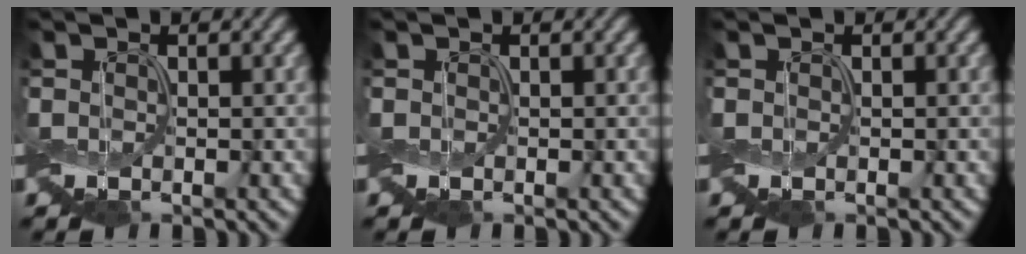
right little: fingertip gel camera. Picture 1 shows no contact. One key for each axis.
{"total": 0.0}
{"total": 0.0}